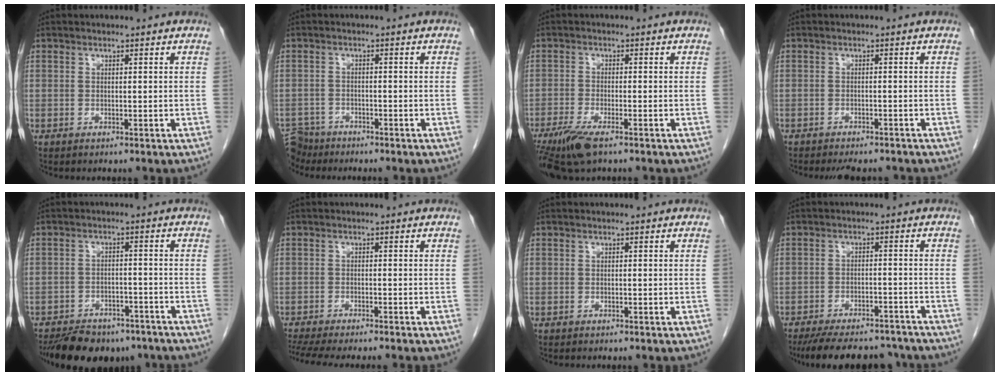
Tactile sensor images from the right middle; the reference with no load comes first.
{"total": 4.8, "force": [-4.4, 2.0, -0.4], "torque": [0.012, -0.005, -0.081]}
{"total": 7.2, "force": [-4.9, 1.5, 5.0], "torque": [-0.094, -0.018, -0.086]}
{"total": 6.4, "force": [-5.7, 1.8, 2.1], "torque": [-0.025, -0.005, -0.073]}
{"total": 13.9, "force": [-10.9, 6.4, 5.6], "torque": [-0.105, -0.007, -0.148]}
{"total": 11.2, "force": [-10.0, 2.0, 4.8], "torque": [-0.082, -0.010, -0.143]}
{"total": 0.0}
{"total": 15.6, "force": [-13.9, 4.5, 5.5], "torque": [-0.119, -0.005, -0.188]}